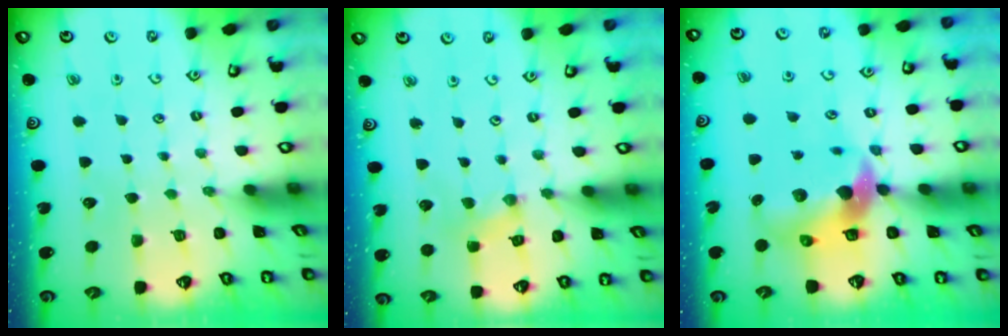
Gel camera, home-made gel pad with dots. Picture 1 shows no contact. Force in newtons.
{"total": 1.4, "press": 1.4, "slide": 0.3}
{"total": 9.5, "press": 9.4, "slide": 1.5}